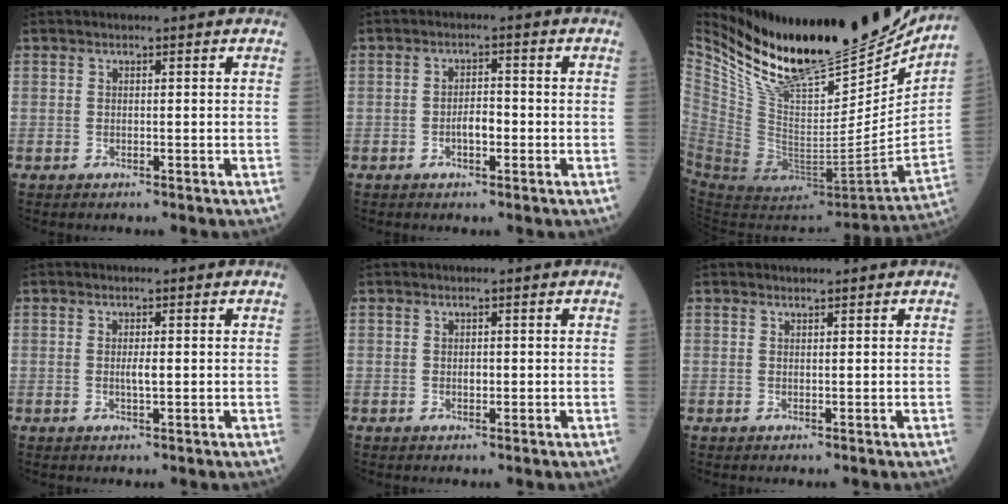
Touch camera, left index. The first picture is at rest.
{"total": 2.8, "force": [-1.0, 1.1, 2.3], "torque": [-0.038, 0.006, -0.017]}
{"total": 30.5, "force": [25.1, 7.8, 15.4], "torque": [-0.272, -0.042, 0.404]}
{"total": 1.6, "force": [0.0, 0.2, 1.5], "torque": [-0.030, 0.000, 0.000]}
{"total": 0.7, "force": [0.0, 0.5, 0.6], "torque": [-0.011, 0.001, 0.000]}
{"total": 0.5, "force": [0.5, 0.0, 0.0], "torque": [-0.007, 0.000, 0.009]}